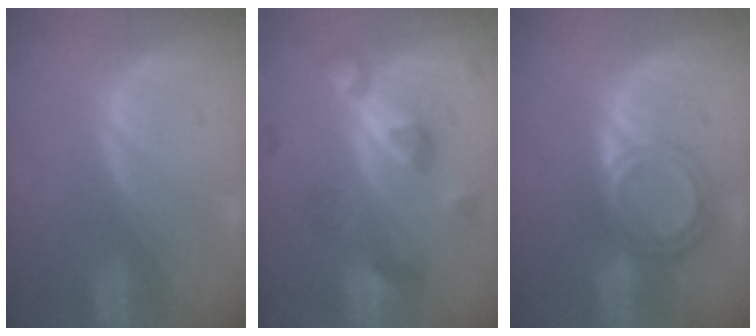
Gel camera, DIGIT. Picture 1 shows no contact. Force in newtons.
{"total": 8.3, "press": 8.1, "slide": 1.7}
{"total": 6.4, "press": 5.4, "slide": 3.4}